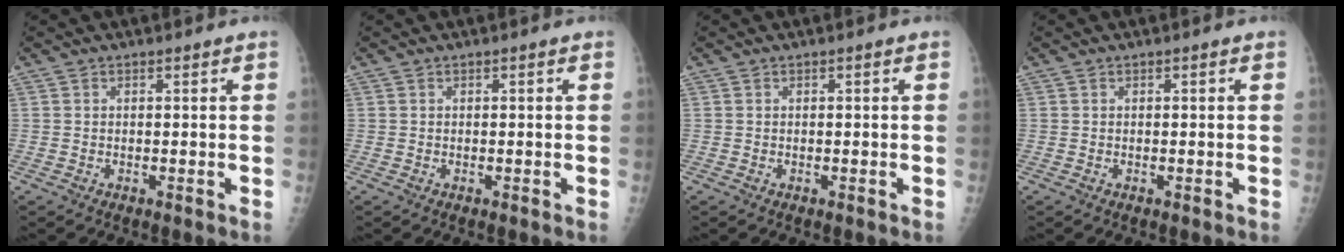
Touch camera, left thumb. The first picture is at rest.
{"total": 0.0}
{"total": 0.0}
{"total": 0.0}